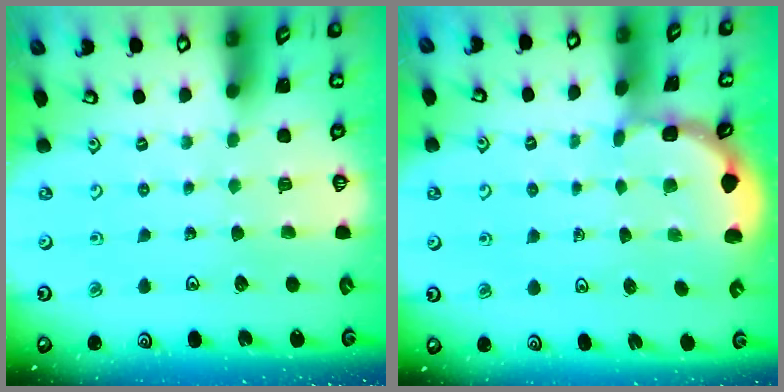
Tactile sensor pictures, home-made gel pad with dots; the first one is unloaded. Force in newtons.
{"total": 1.5, "press": 1.5, "slide": 0.2}